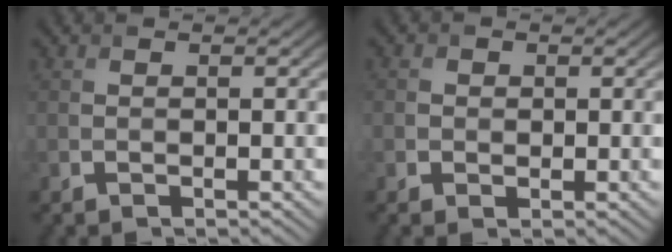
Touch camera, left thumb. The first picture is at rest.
{"total": 1.3, "force": [0.0, 1.3, 0.4], "torque": [-0.006, 0.002, 0.000]}